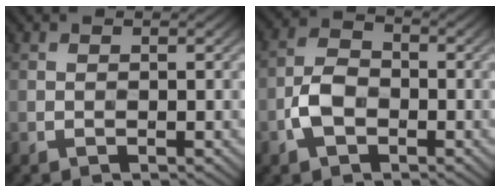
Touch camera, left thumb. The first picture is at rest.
{"total": 4.5, "force": [-1.8, 2.9, 3.0], "torque": [-0.065, 0.006, -0.042]}